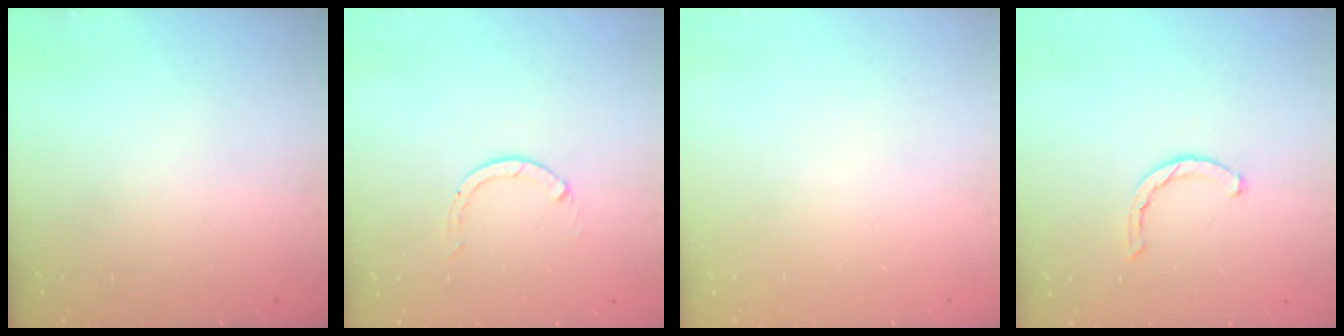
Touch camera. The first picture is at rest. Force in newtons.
{"total": 0.0}
{"total": 0.0}
{"total": 1.9, "press": 1.9, "slide": 0.3}